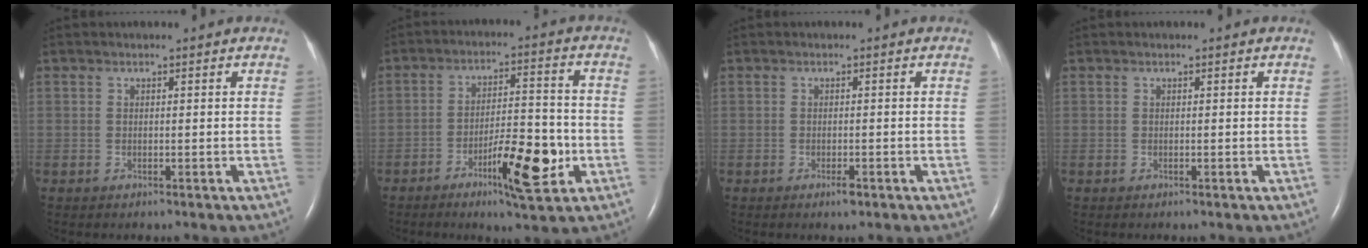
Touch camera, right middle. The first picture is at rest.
{"total": 10.3, "force": [-4.1, 1.9, 9.2], "torque": [-0.152, -0.001, -0.063]}
{"total": 1.2, "force": [-0.8, 0.2, 0.9], "torque": [-0.019, -0.002, -0.010]}
{"total": 0.0}